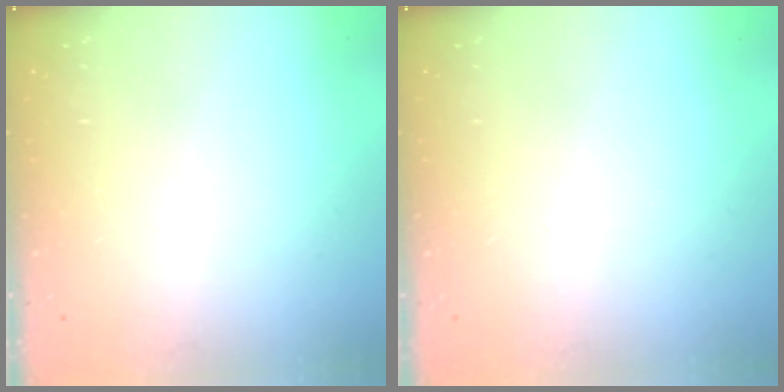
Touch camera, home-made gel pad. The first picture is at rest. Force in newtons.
{"total": 0.0}